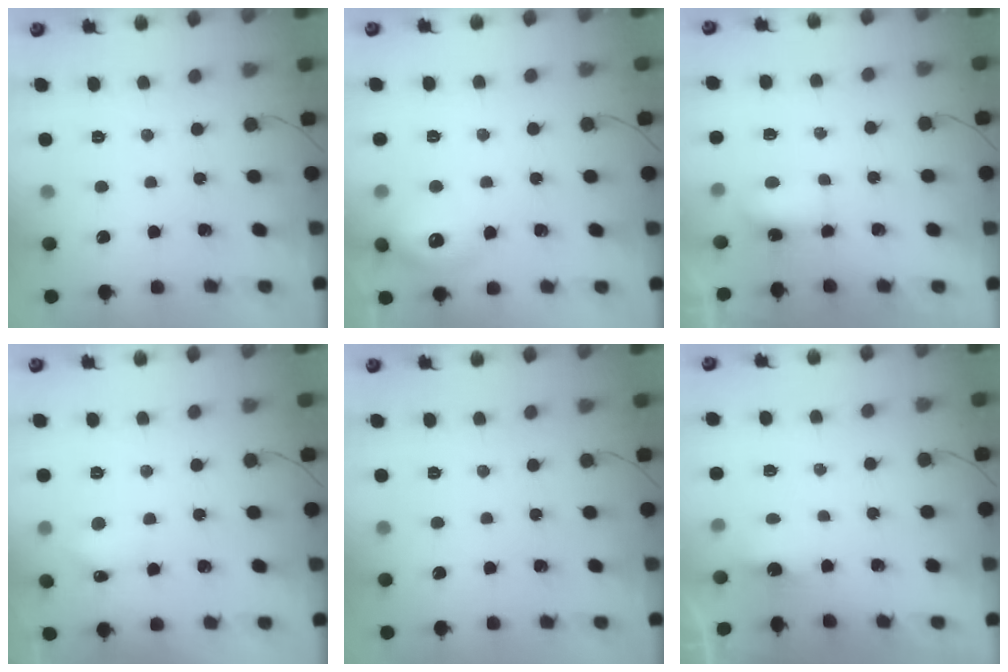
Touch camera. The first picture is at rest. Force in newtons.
{"total": 12.2, "press": 12.2, "slide": 1.1}
{"total": 4.2, "press": 4.1, "slide": 0.8}
{"total": 5.8, "press": 5.6, "slide": 1.6}
{"total": 0.0}
{"total": 2.7, "press": 2.7, "slide": 0.7}